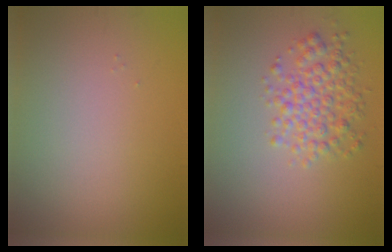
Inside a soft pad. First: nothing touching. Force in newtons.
{"total": 3.8, "press": 3.8, "slide": 0.1}